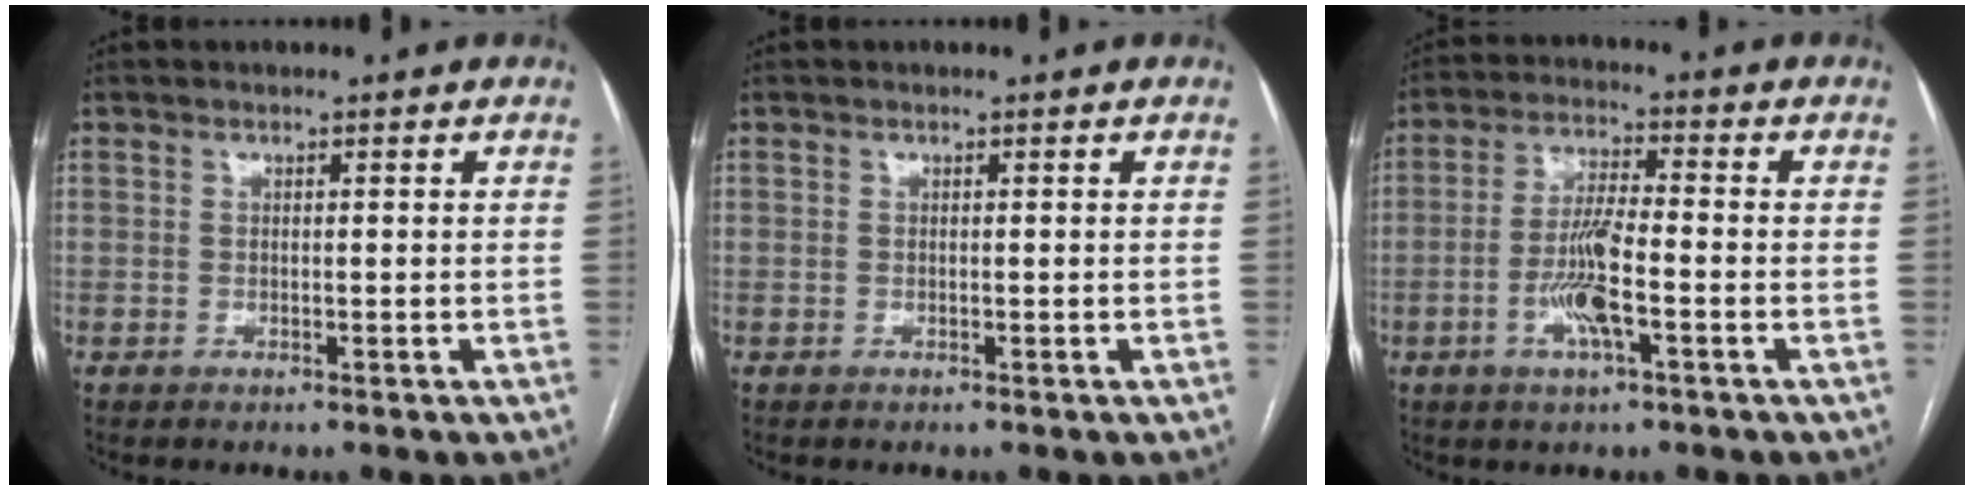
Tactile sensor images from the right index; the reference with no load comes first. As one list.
[{"total": 0.0}, {"total": 7.9, "force": [-2.5, 1.1, 7.5], "torque": [-0.149, 0.000, -0.049]}]